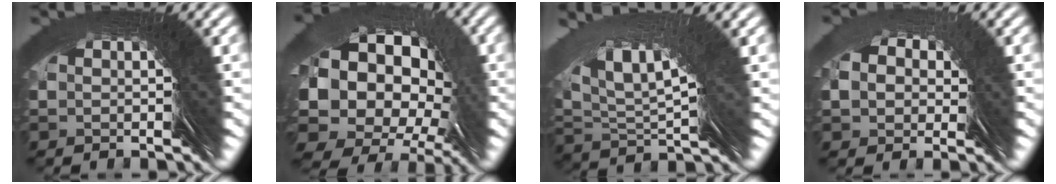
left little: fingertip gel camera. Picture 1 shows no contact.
{"total": 11.9, "force": [0.8, 11.0, 4.5], "torque": [-0.130, -0.012, 0.008]}
{"total": 3.8, "force": [2.8, -1.0, 2.4], "torque": [-0.051, 0.037, 0.038]}
{"total": 3.6, "force": [1.7, 3.2, 0.5], "torque": [-0.013, 0.006, 0.023]}